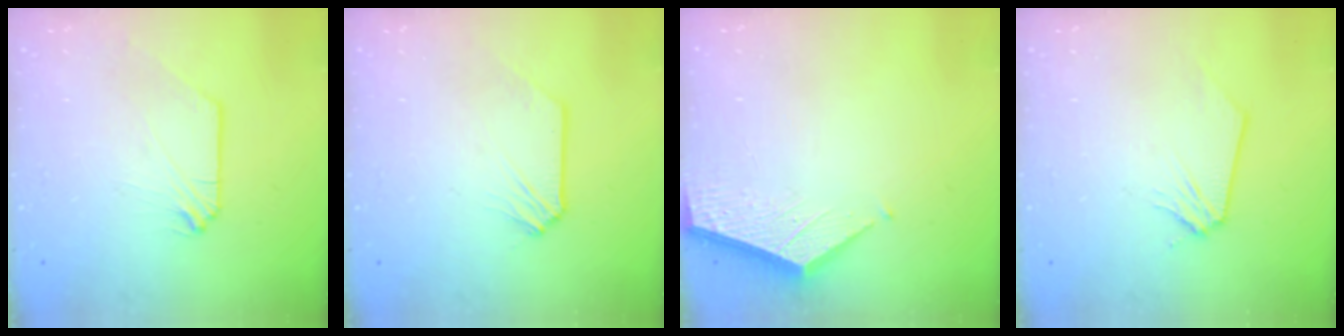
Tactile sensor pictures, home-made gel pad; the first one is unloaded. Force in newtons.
{"total": 0.0}
{"total": 3.3, "press": 3.2, "slide": 0.4}
{"total": 0.0}